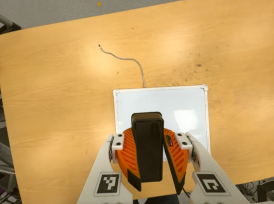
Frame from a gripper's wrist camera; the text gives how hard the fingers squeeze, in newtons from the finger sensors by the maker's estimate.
{"total": 10.2, "left": 9.9, "right": 10.5}